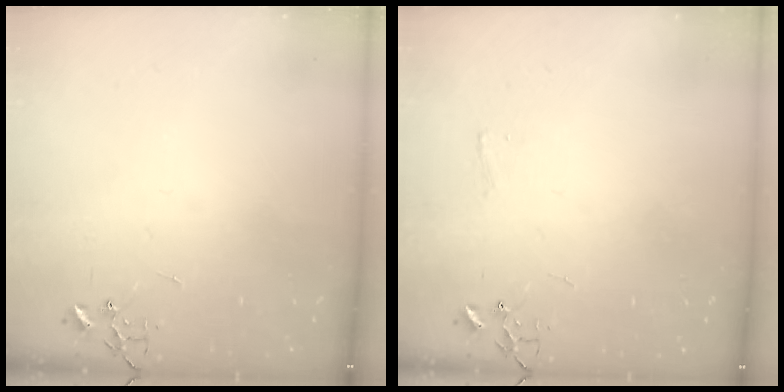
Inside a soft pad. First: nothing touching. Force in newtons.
{"total": 3.4, "press": 3.4, "slide": 0.4}